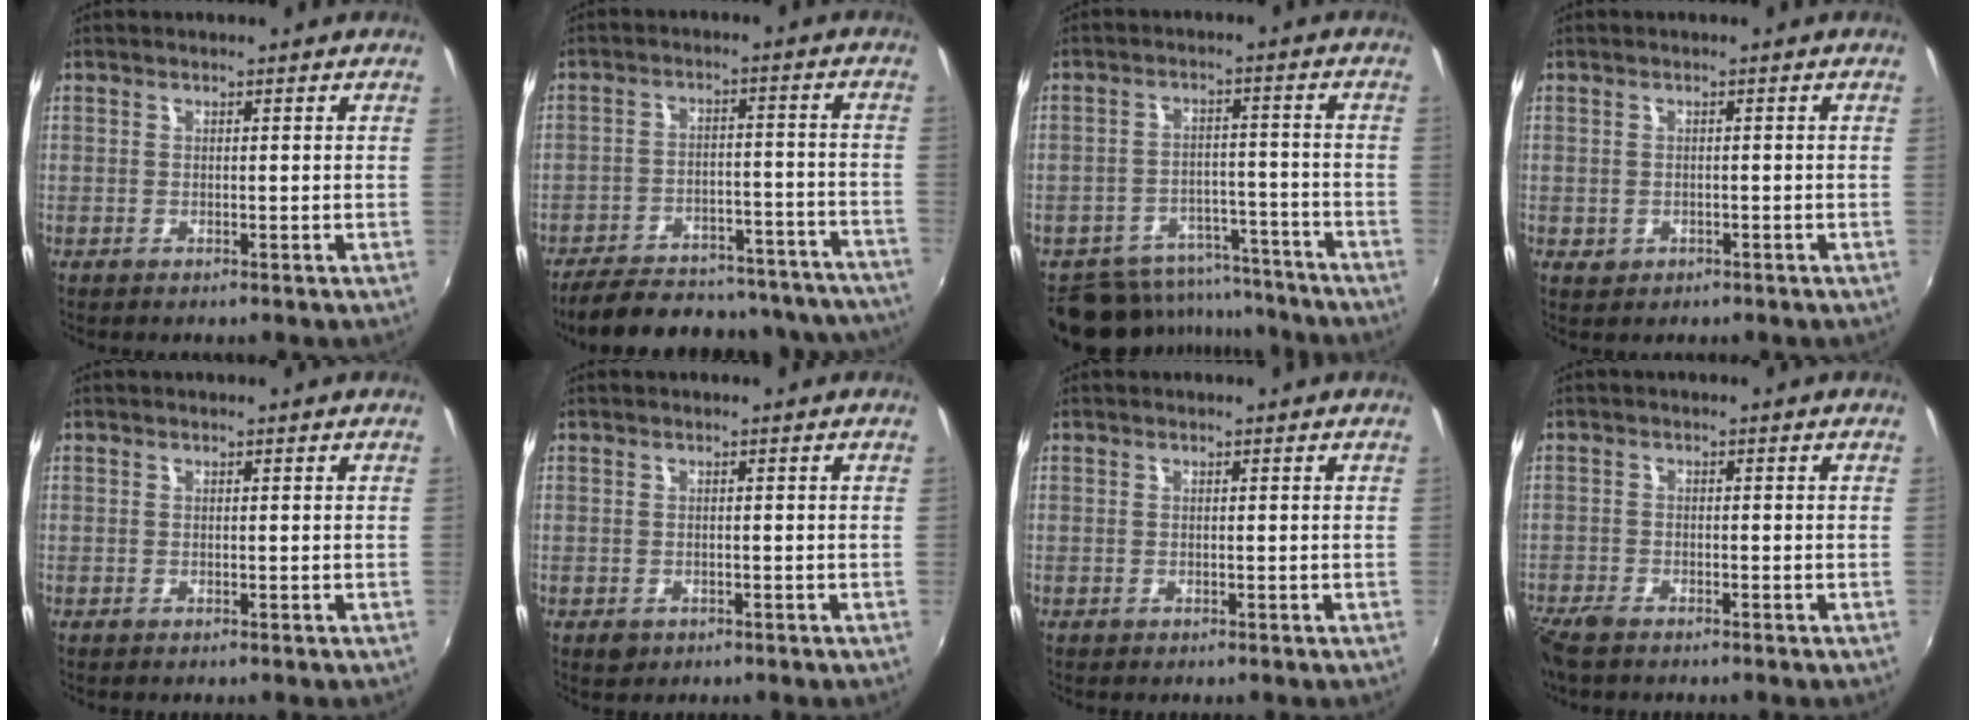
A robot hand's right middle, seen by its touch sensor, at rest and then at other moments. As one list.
[{"total": 28.9, "force": [-25.6, 8.9, 10.0], "torque": [-0.182, 0.027, -0.310]}, {"total": 13.9, "force": [-12.0, 6.3, 3.1], "torque": [-0.078, 0.027, -0.155]}, {"total": 1.8, "force": [-0.5, 1.6, 0.7], "torque": [-0.013, -0.004, -0.005]}, {"total": 0.0}, {"total": 1.9, "force": [-0.9, 1.5, 0.7], "torque": [-0.015, -0.004, -0.011]}, {"total": 0.0}, {"total": 4.7, "force": [-3.9, 1.4, 2.2], "torque": [-0.060, -0.021, -0.077]}]